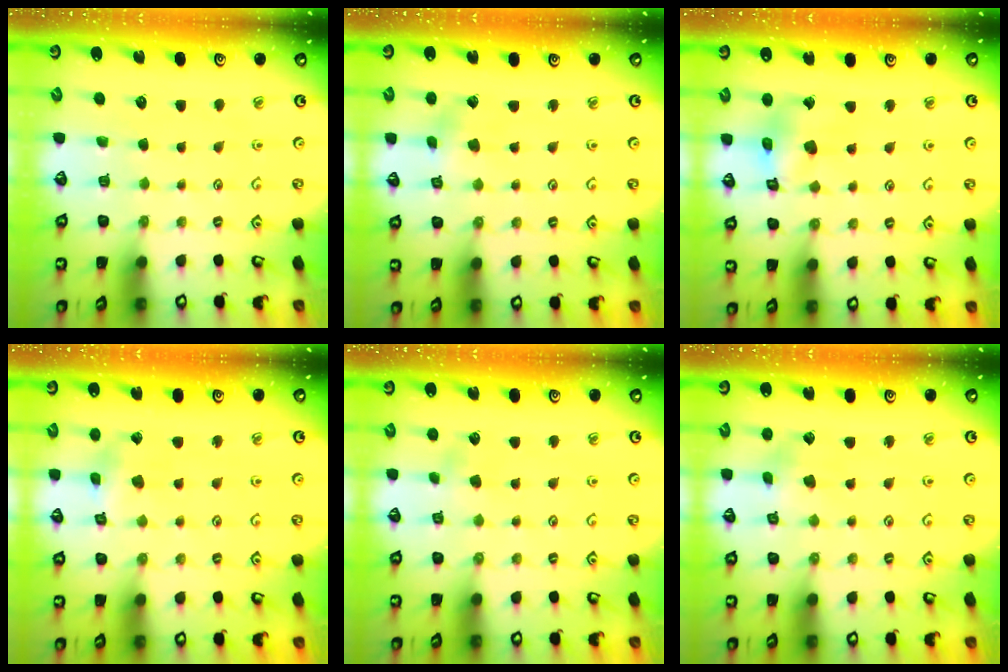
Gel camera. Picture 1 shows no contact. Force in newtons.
{"total": 2.1, "press": 2.1, "slide": 0.2}
{"total": 10.3, "press": 10.3, "slide": 1.2}
{"total": 3.3, "press": 3.3, "slide": 0.2}
{"total": 3.6, "press": 3.6, "slide": 0.3}
{"total": 3.0, "press": 3.0, "slide": 0.1}